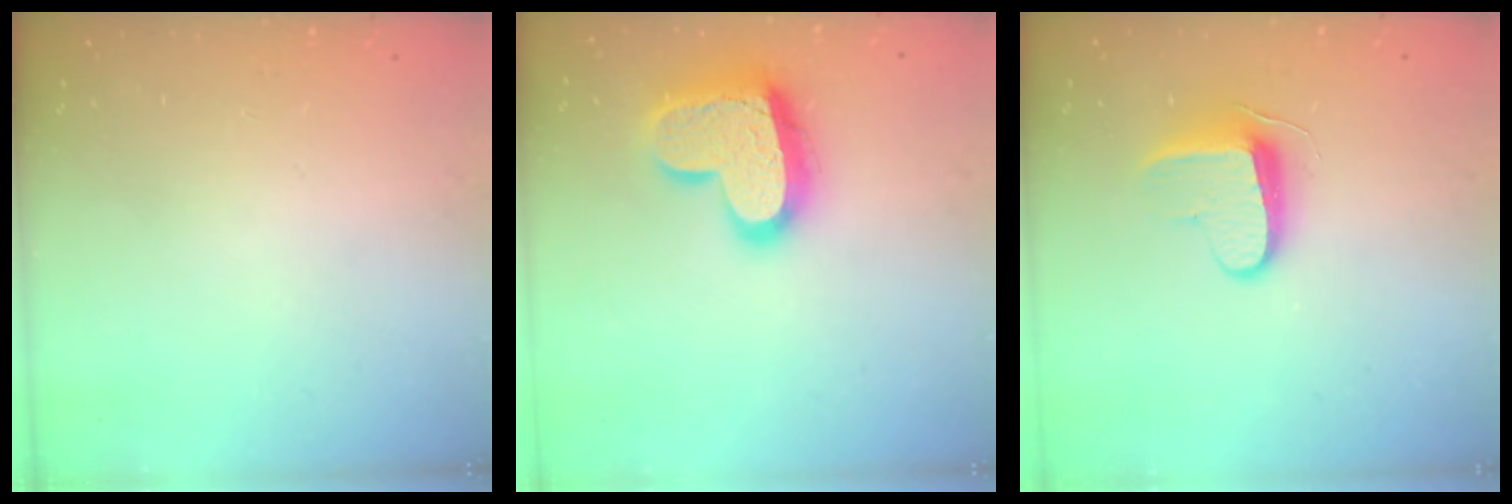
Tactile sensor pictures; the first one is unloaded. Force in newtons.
{"total": 18.4, "press": 18.3, "slide": 1.7}
{"total": 9.1, "press": 9.1, "slide": 1.0}